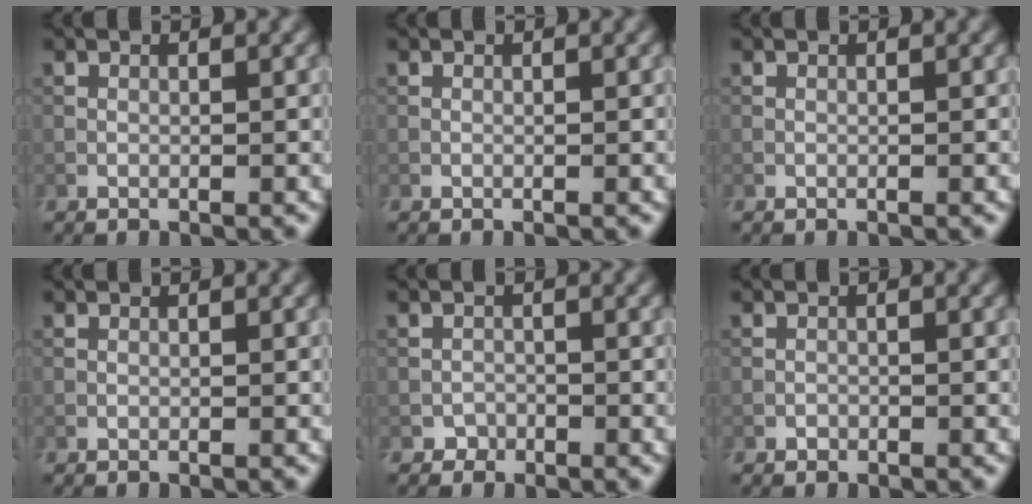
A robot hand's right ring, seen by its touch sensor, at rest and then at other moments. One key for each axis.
{"total": 0.0}
{"total": 0.0}
{"total": 0.0}
{"total": 1.0, "fx": -0.7, "fy": 0.8, "fz": -0.1, "tx": 0.009, "ty": 0.003, "tz": -0.012}
{"total": 0.5, "fx": -0.3, "fy": 0.4, "fz": 0.1, "tx": 0.002, "ty": -0.002, "tz": -0.007}